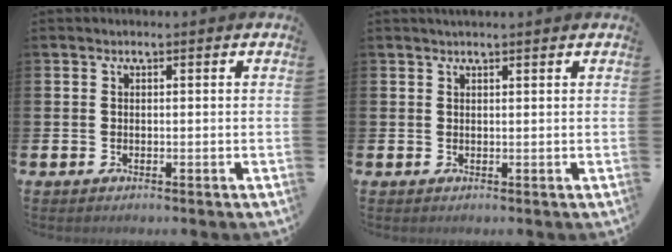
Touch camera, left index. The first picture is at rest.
{"total": 1.1, "force": [1.0, -0.1, 0.3], "torque": [-0.004, 0.000, 0.018]}